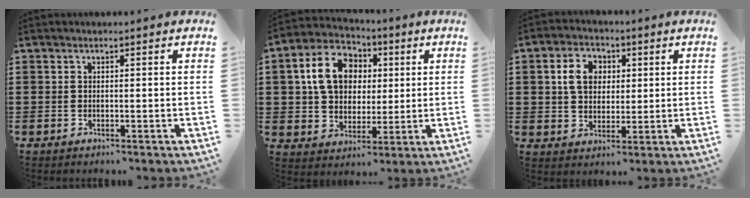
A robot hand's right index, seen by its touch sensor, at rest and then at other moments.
{"total": 10.7, "force": [2.0, 8.4, 6.3], "torque": [-0.145, 0.019, 0.033]}
{"total": 6.2, "force": [1.5, 4.9, 3.5], "torque": [-0.071, 0.011, 0.021]}